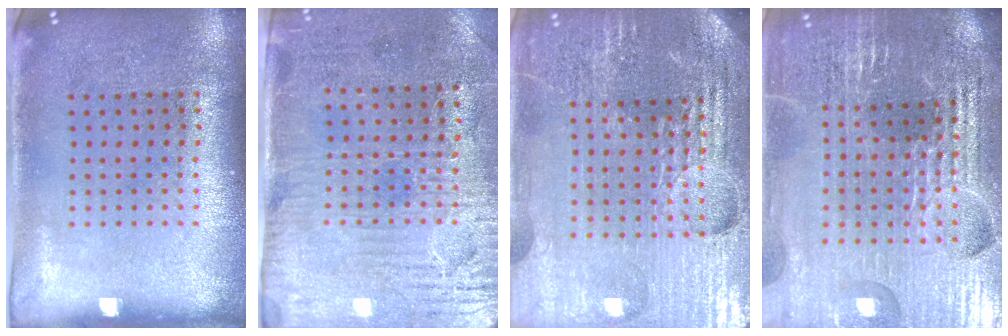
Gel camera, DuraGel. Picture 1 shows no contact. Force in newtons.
{"total": 3.3, "press": 2.8, "slide": 1.7}
{"total": 5.5, "press": 5.0, "slide": 2.4}
{"total": 4.9, "press": 4.6, "slide": 1.5}